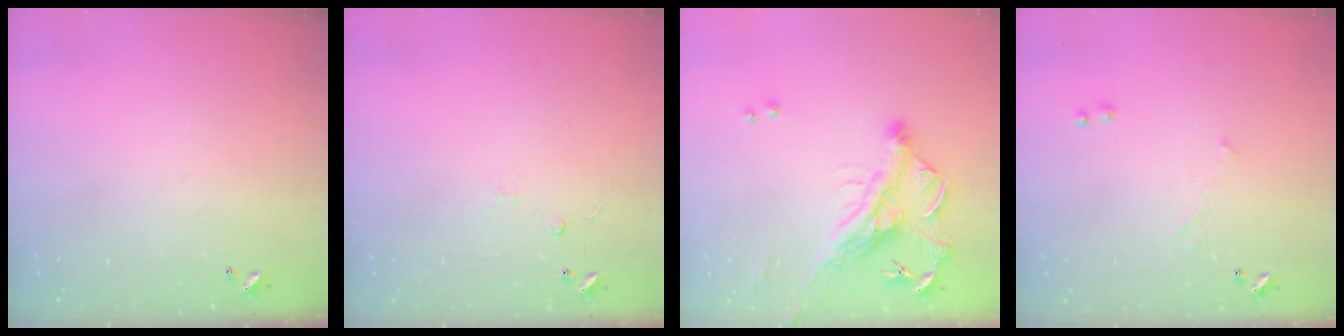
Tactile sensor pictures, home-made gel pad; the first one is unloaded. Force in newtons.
{"total": 1.6, "press": 1.5, "slide": 0.4}
{"total": 5.2, "press": 4.8, "slide": 1.8}
{"total": 0.7, "press": 0.3, "slide": 0.6}